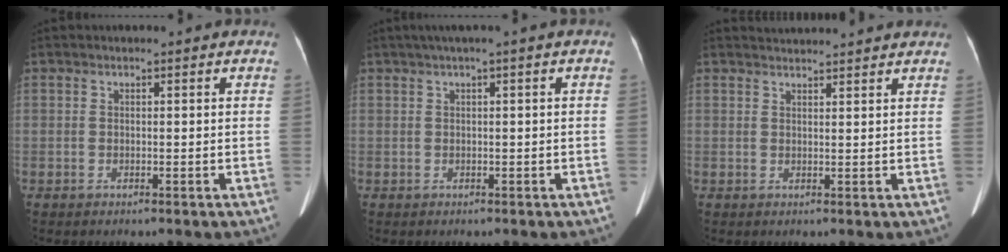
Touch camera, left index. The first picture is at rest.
{"total": 1.9, "force": [0.6, -0.3, 1.7], "torque": [-0.036, 0.017, 0.017]}
{"total": 5.7, "force": [5.6, 0.0, 1.1], "torque": [-0.017, 0.029, 0.067]}